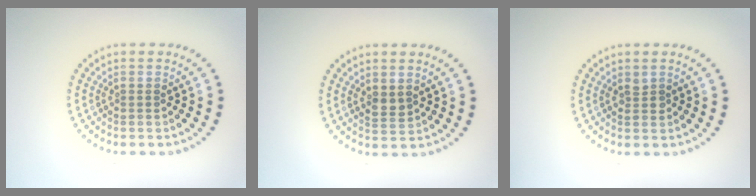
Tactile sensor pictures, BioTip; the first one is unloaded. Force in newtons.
{"total": 1.5, "press": 1.4, "slide": 0.5}
{"total": 0.8, "press": 0.7, "slide": 0.1}